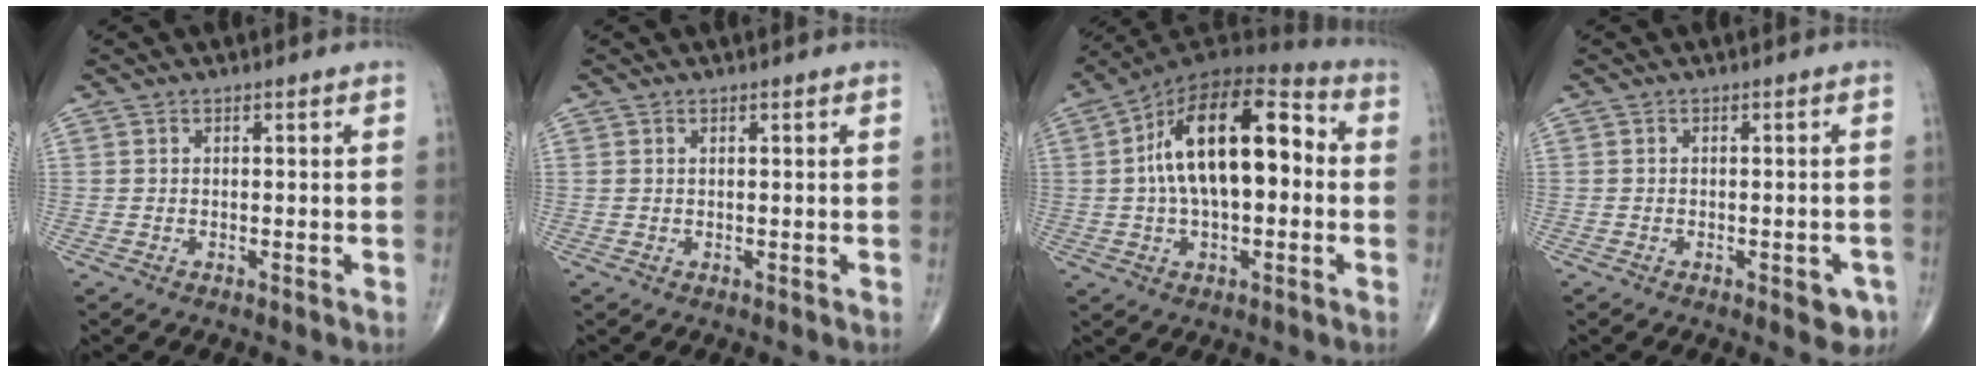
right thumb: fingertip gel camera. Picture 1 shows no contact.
{"total": 0.0}
{"total": 20.0, "force": [1.6, 10.1, 17.2], "torque": [-0.276, 0.039, 0.015]}
{"total": 3.7, "force": [-1.8, 1.7, 2.7], "torque": [-0.012, 0.008, -0.018]}